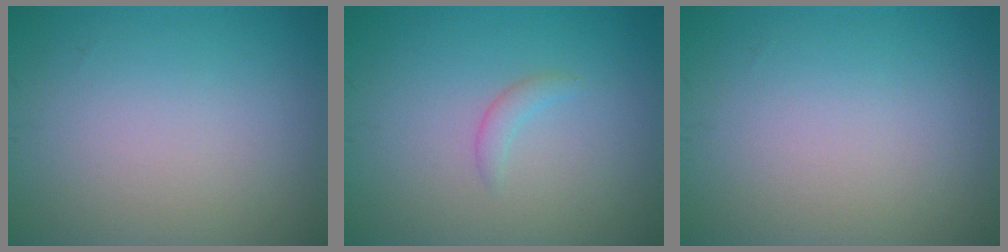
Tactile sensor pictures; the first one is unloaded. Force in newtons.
{"total": 1.1, "press": 1.1, "slide": 0.1}
{"total": 0.0}